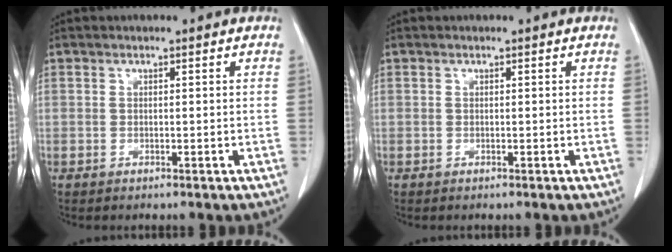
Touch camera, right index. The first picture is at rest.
{"total": 0.0}